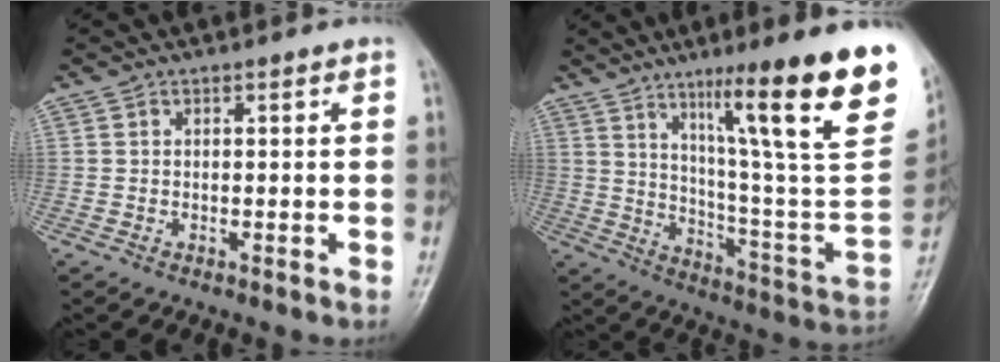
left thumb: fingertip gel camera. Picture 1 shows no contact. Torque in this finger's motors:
{"motor_torque": [3.39, 1.61, 1.25, -1.51, 0.19]}